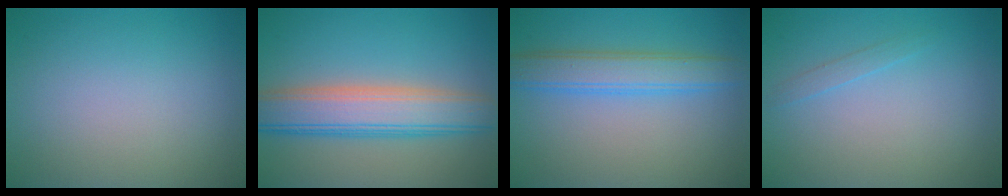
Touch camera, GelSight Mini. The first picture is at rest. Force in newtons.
{"total": 7.1, "press": 7.1, "slide": 0.3}
{"total": 4.1, "press": 4.1, "slide": 0.1}
{"total": 0.9, "press": 0.9, "slide": 0.0}